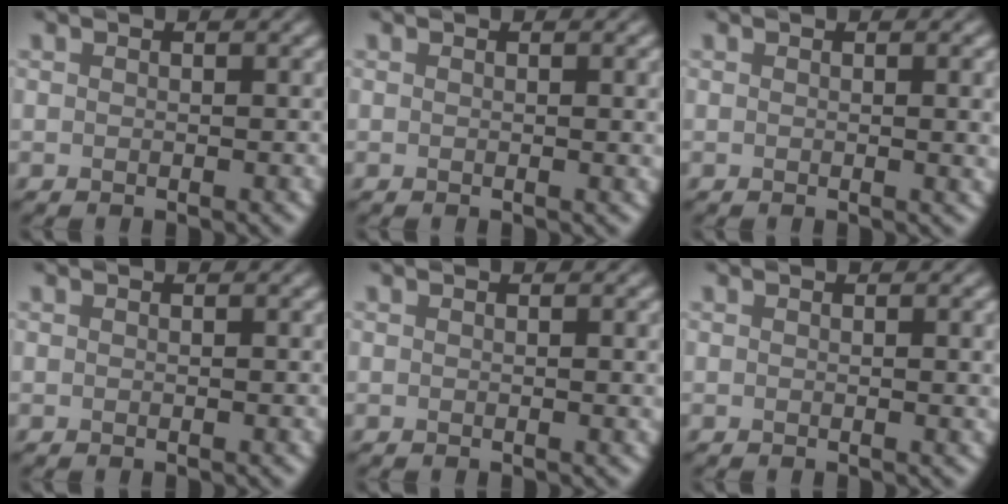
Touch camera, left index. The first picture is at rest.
{"total": 1.5, "force": [0.2, 0.4, 1.4], "torque": [-0.014, 0.002, 0.000]}
{"total": 2.5, "force": [0.2, 0.8, 2.4], "torque": [-0.021, 0.001, 0.000]}
{"total": 0.0}
{"total": 1.1, "force": [0.1, 0.2, 1.0], "torque": [-0.010, 0.001, 0.000]}
{"total": 1.5, "force": [0.2, 0.4, 1.5], "torque": [-0.014, 0.001, 0.000]}